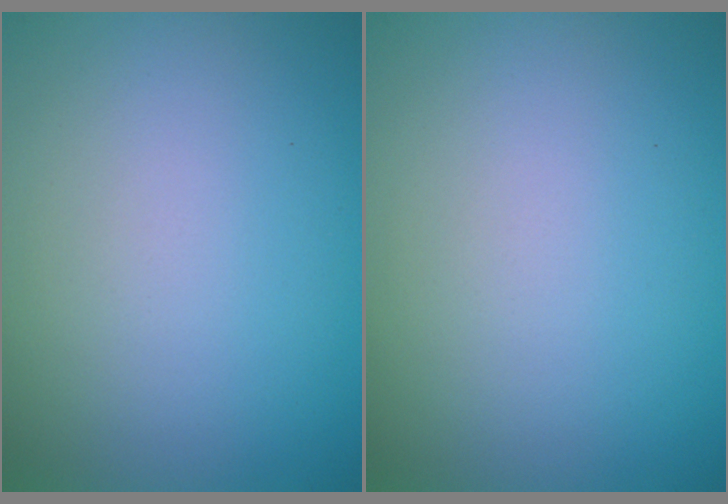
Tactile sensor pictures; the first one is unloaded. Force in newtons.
{"total": 0.0}